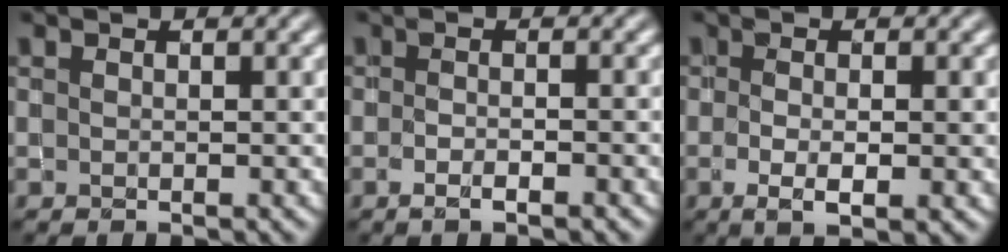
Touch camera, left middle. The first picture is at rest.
{"total": 1.5, "force": [-0.9, 0.4, 1.1], "torque": [-0.014, 0.003, -0.014]}
{"total": 2.9, "force": [-0.6, 0.9, 2.7], "torque": [-0.051, -0.009, -0.007]}